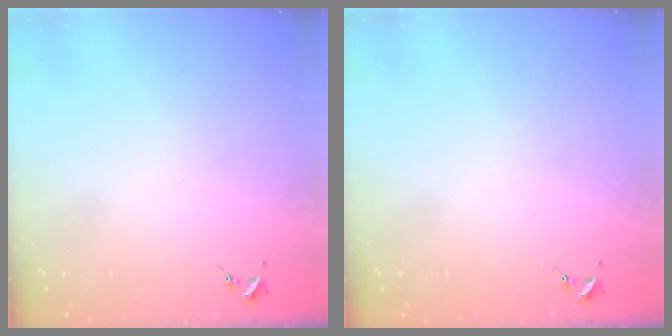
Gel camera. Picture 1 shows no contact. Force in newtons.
{"total": 0.0}